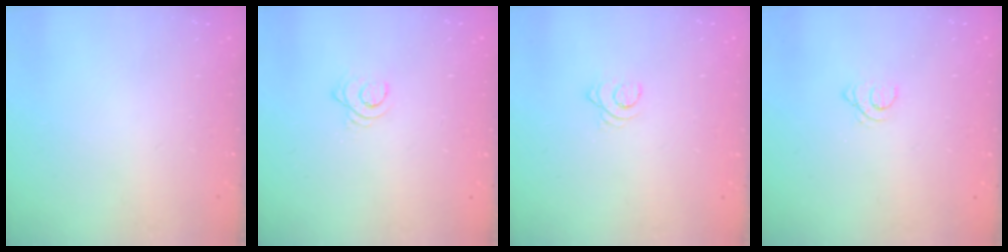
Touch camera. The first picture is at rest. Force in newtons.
{"total": 3.1, "press": 3.1, "slide": 0.4}
{"total": 2.5, "press": 2.5, "slide": 0.2}
{"total": 1.7, "press": 1.7, "slide": 0.2}